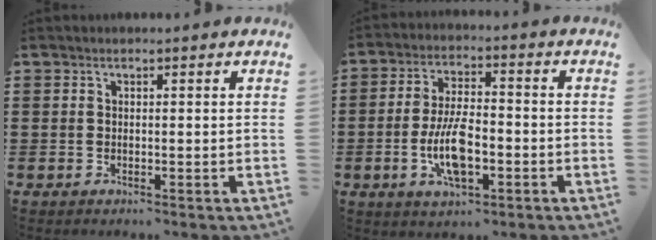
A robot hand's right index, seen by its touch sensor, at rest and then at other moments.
{"total": 9.0, "force": [-2.5, 3.7, 7.8], "torque": [-0.172, -0.003, -0.050]}